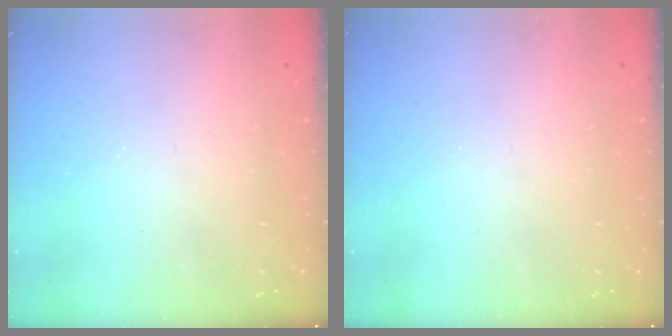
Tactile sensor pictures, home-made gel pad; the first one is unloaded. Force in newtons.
{"total": 0.0}